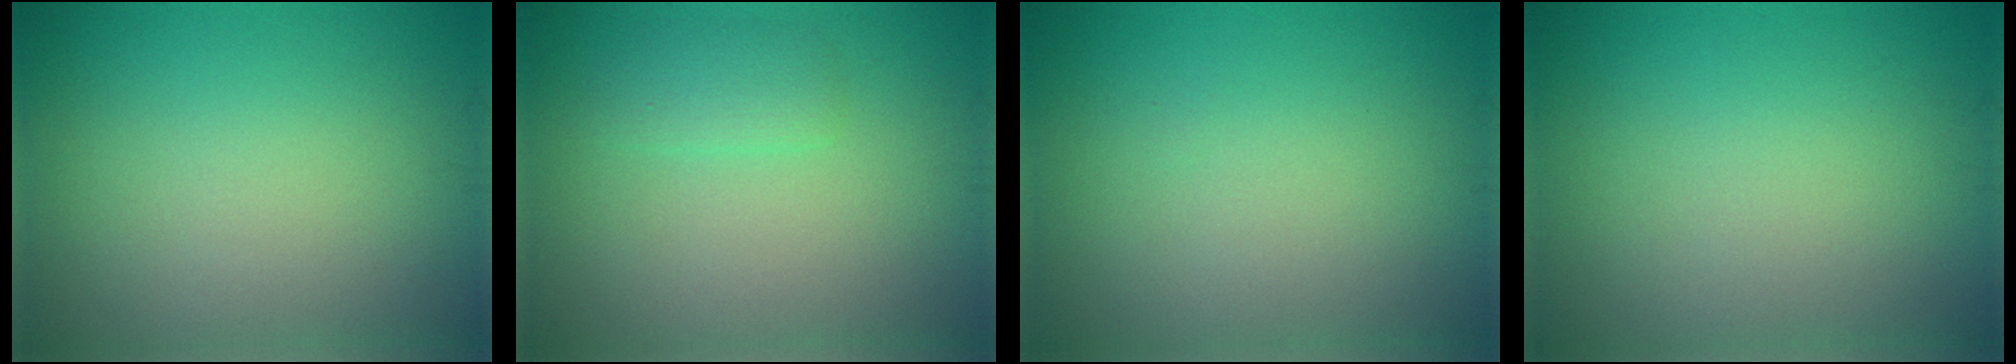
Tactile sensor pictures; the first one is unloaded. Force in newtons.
{"total": 1.6, "press": 1.6, "slide": 0.2}
{"total": 0.0}
{"total": 0.0}